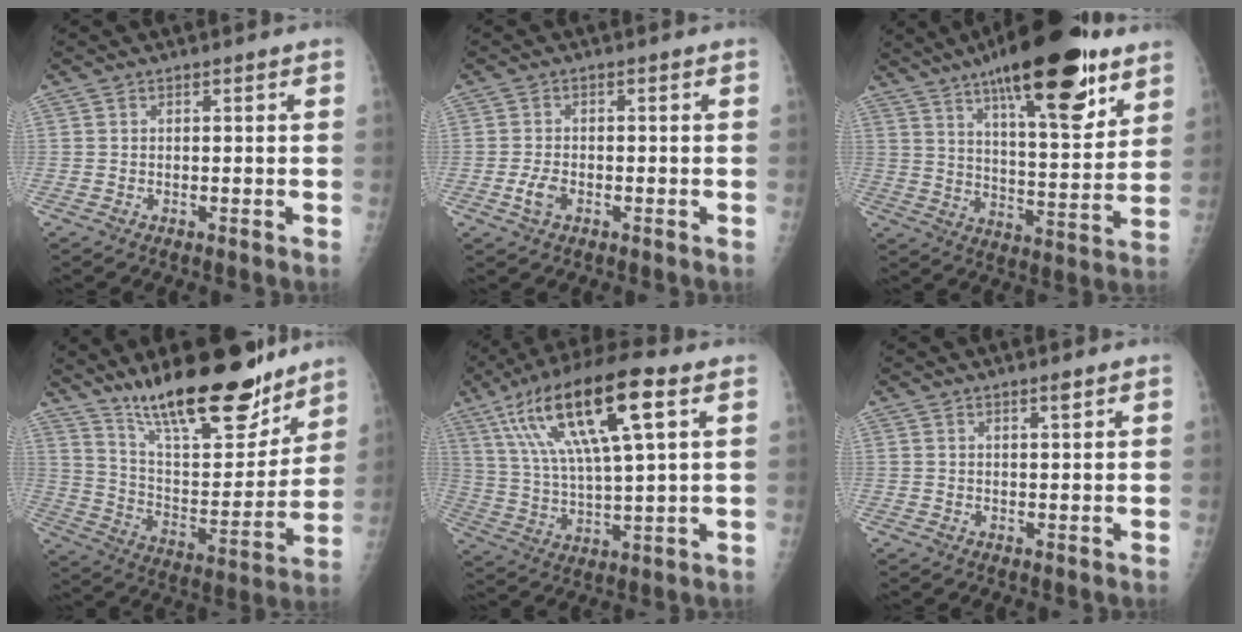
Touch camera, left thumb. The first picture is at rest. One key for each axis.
{"total": 3.0, "fx": -1.2, "fy": 1.8, "fz": 2.1, "tx": -0.043, "ty": 0.006, "tz": -0.022}
{"total": 23.7, "fx": 14.3, "fy": 6.9, "fz": 17.7, "tx": -0.245, "ty": -0.053, "tz": 0.220}
{"total": 23.1, "fx": 17.6, "fy": 6.9, "fz": 13.4, "tx": -0.171, "ty": -0.096, "tz": 0.291}
{"total": 19.8, "fx": 8.5, "fy": 4.7, "fz": 17.2, "tx": -0.322, "ty": -0.005, "tz": 0.150}
{"total": 1.4, "fx": 1.0, "fy": 0.1, "fz": 0.9, "tx": -0.012, "ty": -0.007, "tz": 0.017}